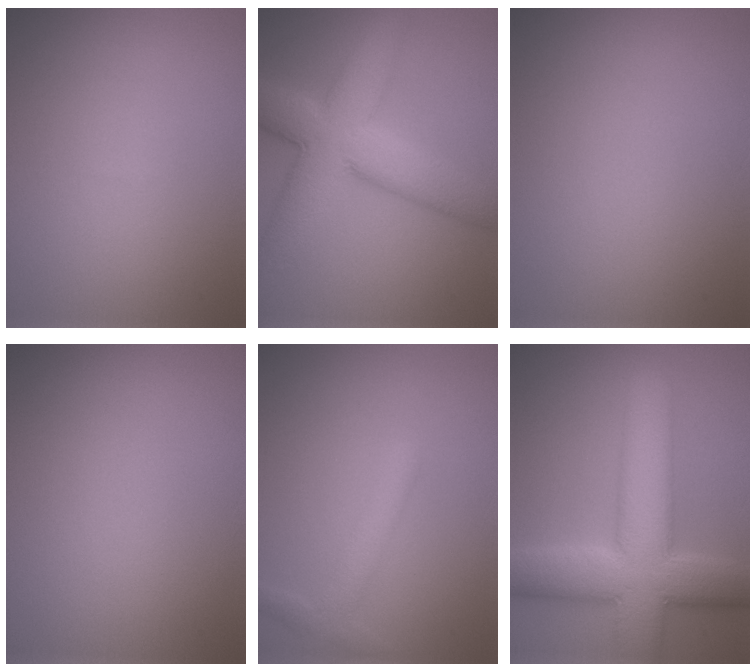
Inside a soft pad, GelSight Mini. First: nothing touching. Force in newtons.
{"total": 9.2, "press": 9.2, "slide": 0.5}
{"total": 0.0}
{"total": 0.0}
{"total": 2.2, "press": 2.2, "slide": 0.1}
{"total": 10.0, "press": 10.0, "slide": 0.5}